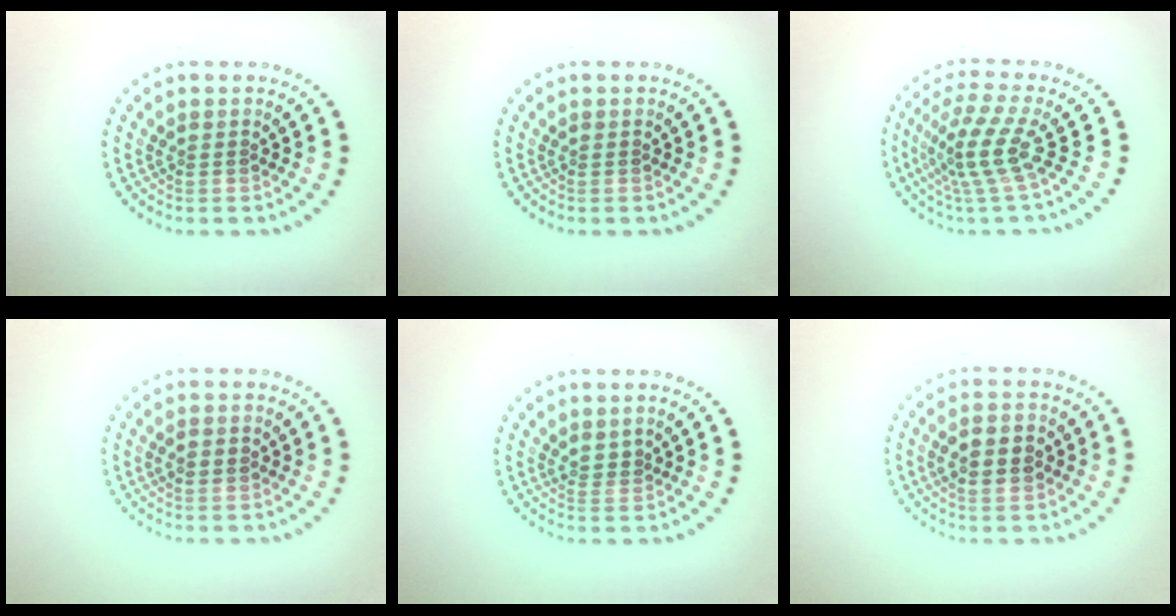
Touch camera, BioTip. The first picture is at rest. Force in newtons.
{"total": 0.0}
{"total": 3.7, "press": 2.6, "slide": 2.6}
{"total": 1.6, "press": 1.6, "slide": 0.2}
{"total": 1.0, "press": 0.7, "slide": 0.7}
{"total": 2.9, "press": 2.9, "slide": 0.2}